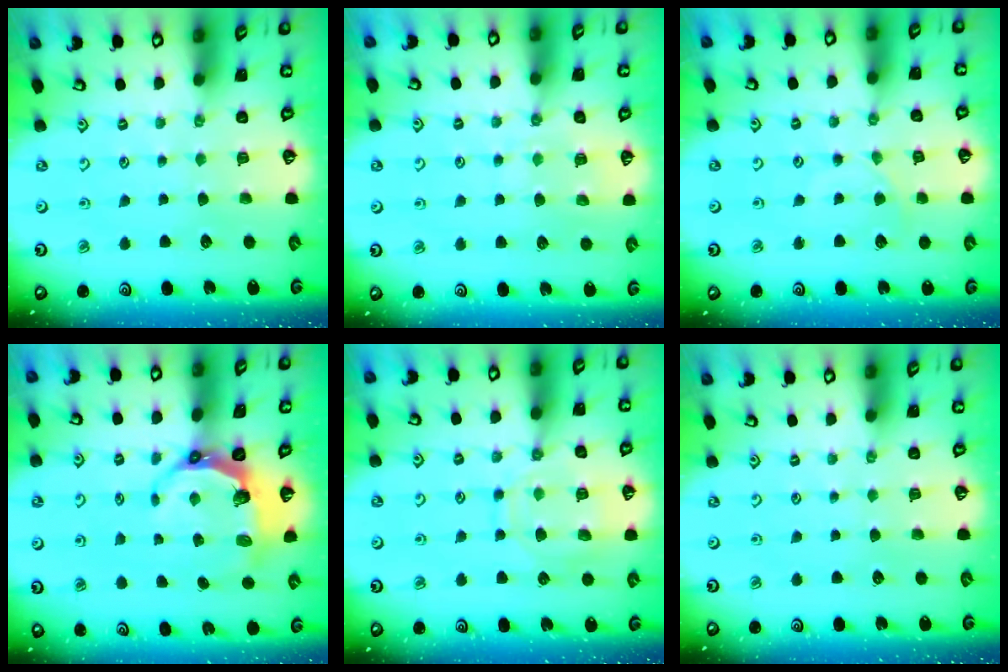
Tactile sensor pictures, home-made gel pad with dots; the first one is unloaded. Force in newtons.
{"total": 6.0, "press": 5.9, "slide": 0.7}
{"total": 3.0, "press": 3.0, "slide": 0.4}
{"total": 6.9, "press": 5.2, "slide": 4.5}
{"total": 12.4, "press": 12.4, "slide": 1.0}
{"total": 0.0}